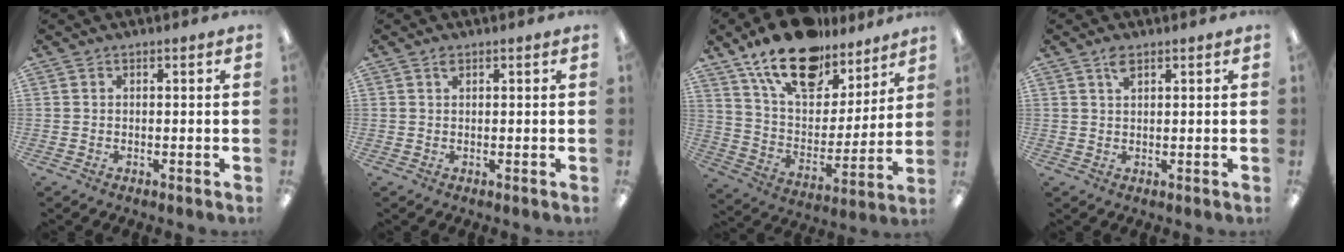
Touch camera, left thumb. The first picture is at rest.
{"total": 1.1, "force": [0.7, 0.5, 0.7], "torque": [-0.015, 0.002, 0.013]}
{"total": 20.2, "force": [14.9, 9.6, 9.6], "torque": [-0.172, -0.090, 0.264]}
{"total": 2.5, "force": [1.7, 1.0, 1.6], "torque": [-0.030, -0.001, 0.029]}